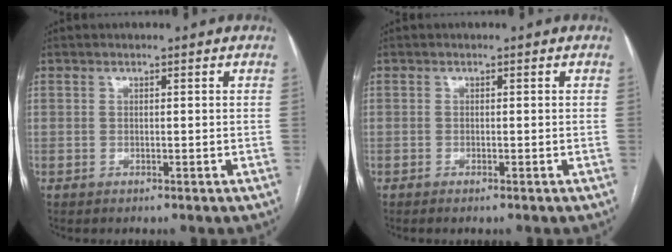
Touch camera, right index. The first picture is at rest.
{"total": 0.7, "force": [-0.5, 0.0, 0.5], "torque": [-0.011, -0.001, -0.009]}